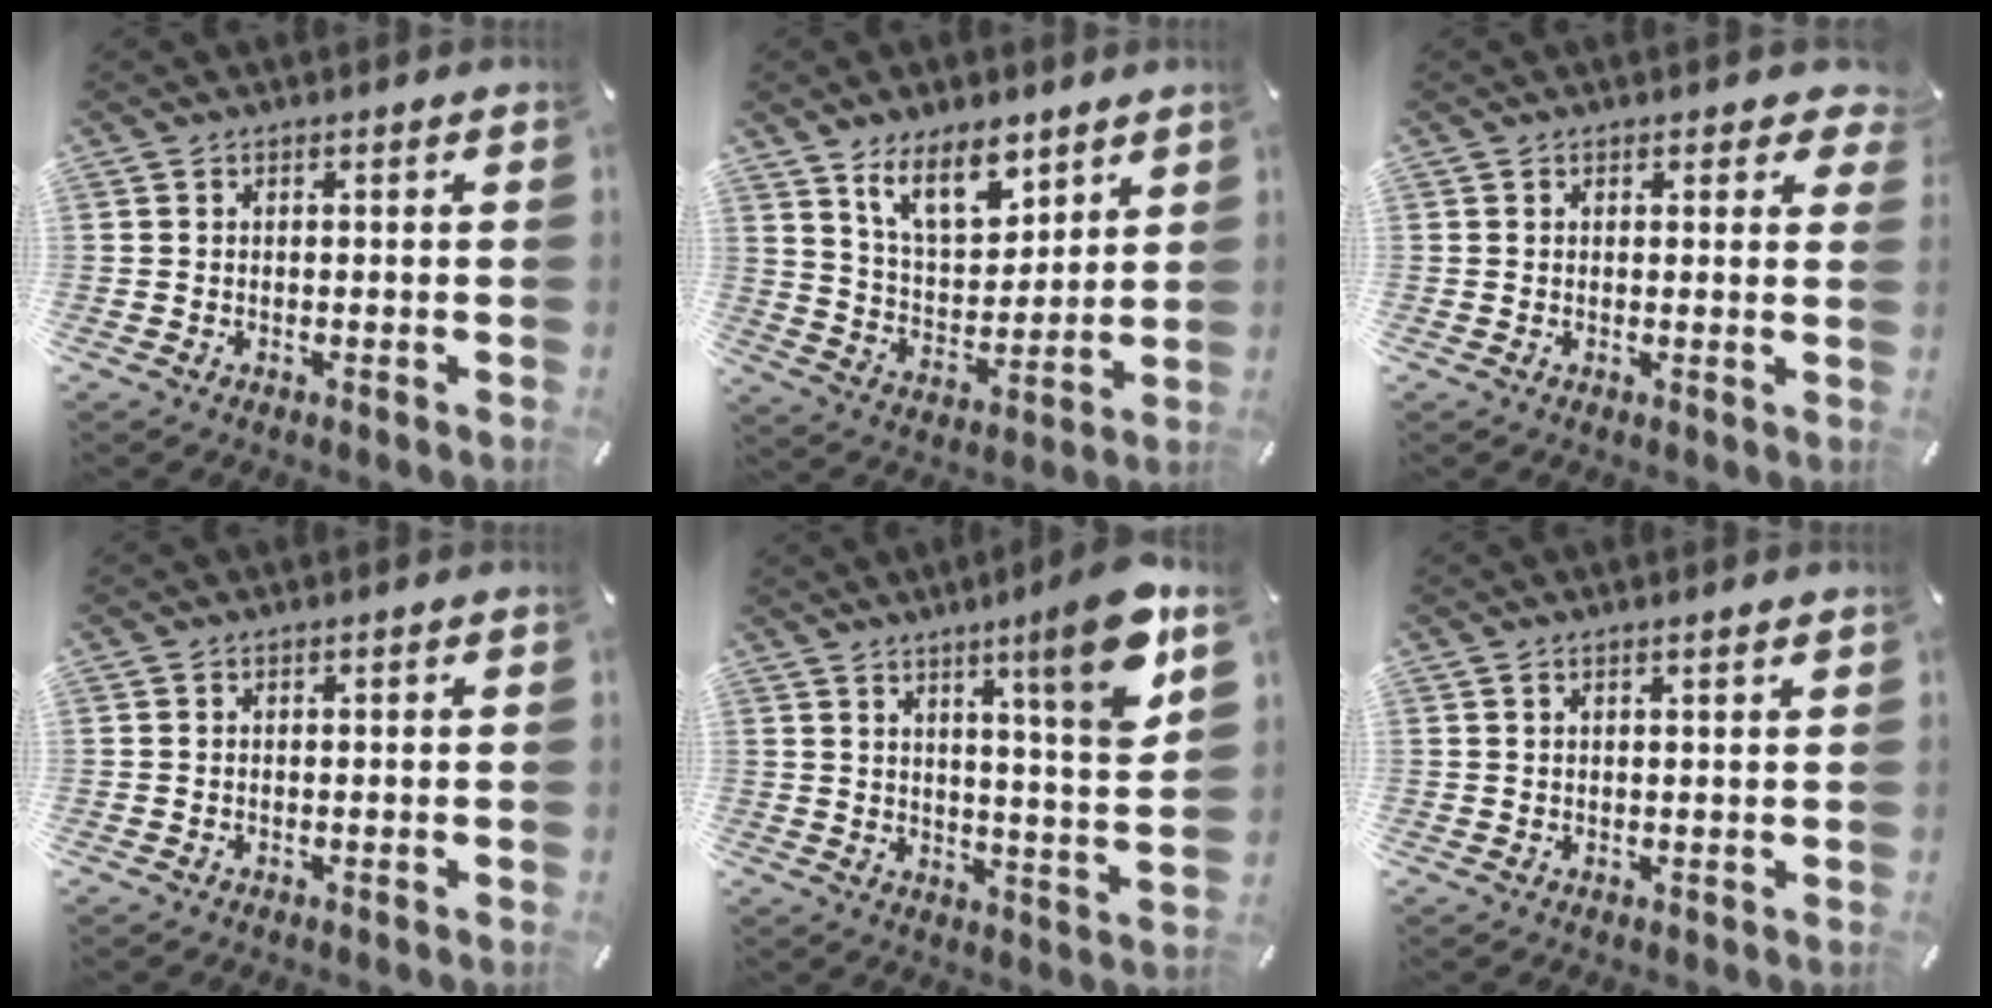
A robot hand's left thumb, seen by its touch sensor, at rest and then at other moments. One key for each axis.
{"total": 12.9, "fx": 9.0, "fy": 6.4, "fz": 6.6, "tx": -0.117, "ty": -0.045, "tz": 0.167}
{"total": 2.4, "fx": 1.4, "fy": 1.5, "fz": 1.2, "tx": -0.005, "ty": -0.003, "tz": 0.019}
{"total": 0.0}
{"total": 13.7, "fx": 9.0, "fy": 0.3, "fz": 10.4, "tx": -0.146, "ty": -0.061, "tz": 0.131}
{"total": 1.1, "fx": 0.8, "fy": 0.1, "fz": 0.8, "tx": -0.016, "ty": -0.002, "tz": 0.014}